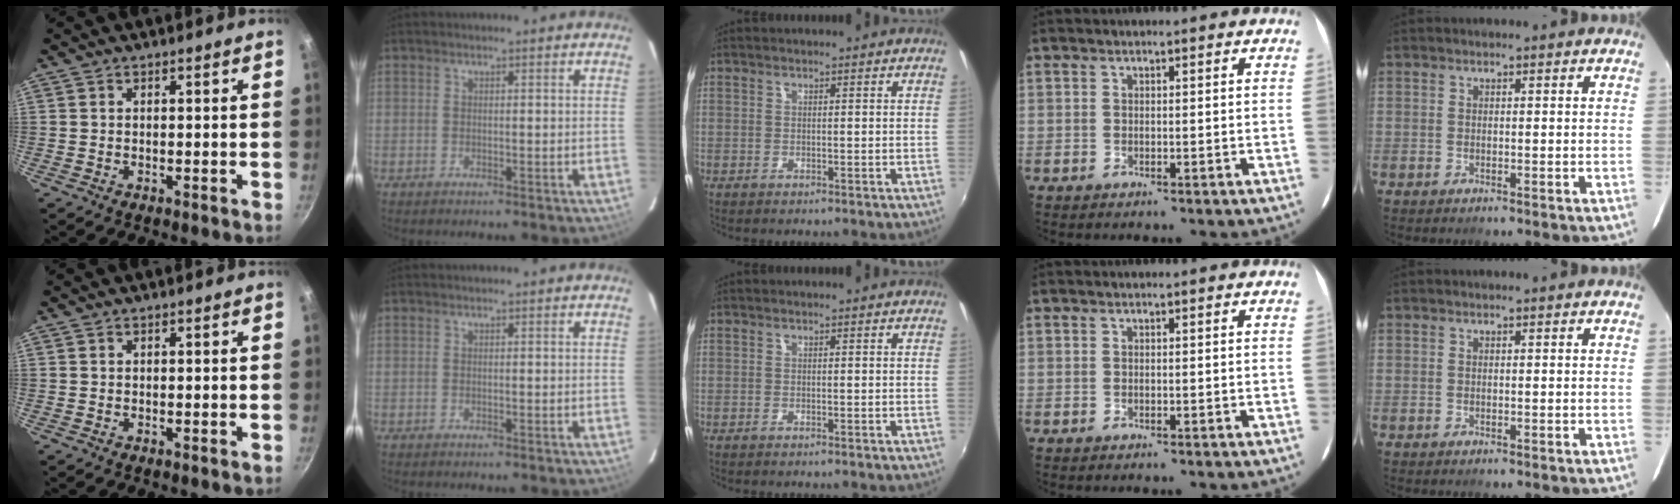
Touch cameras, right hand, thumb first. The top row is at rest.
{}